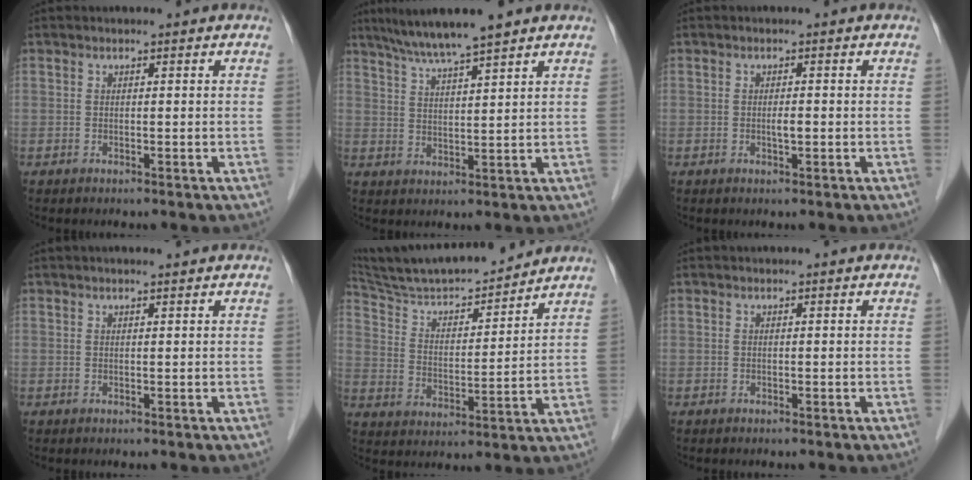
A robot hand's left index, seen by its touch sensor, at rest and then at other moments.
{"total": 7.7, "force": [6.4, -0.4, 4.4], "torque": [-0.076, 0.015, 0.113]}
{"total": 1.2, "force": [-0.5, 0.2, 1.1], "torque": [-0.021, -0.004, -0.007]}
{"total": 1.3, "force": [1.0, 0.0, 0.9], "torque": [-0.012, 0.009, 0.016]}
{"total": 17.0, "force": [15.6, 1.7, 6.6], "torque": [-0.118, 0.003, 0.264]}
{"total": 0.0}